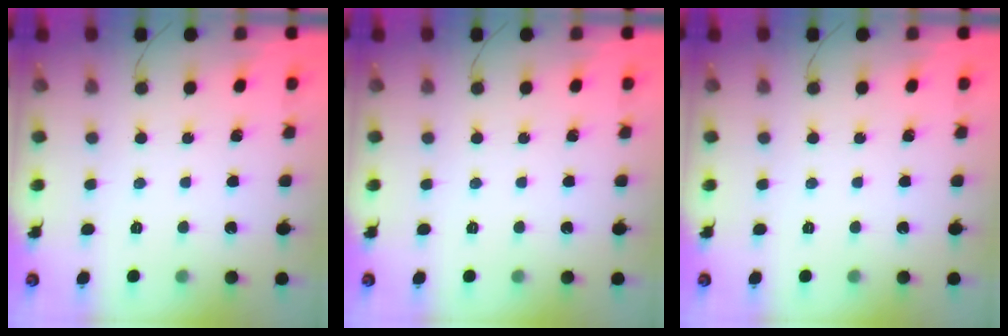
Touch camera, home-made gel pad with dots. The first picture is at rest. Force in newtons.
{"total": 0.0}
{"total": 0.0}